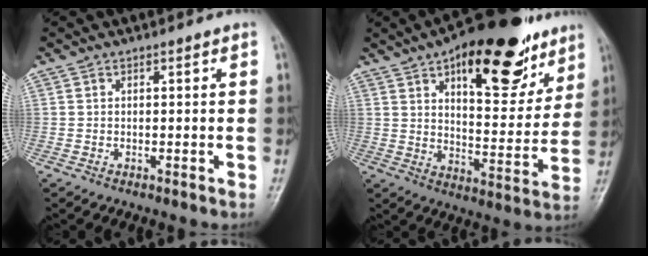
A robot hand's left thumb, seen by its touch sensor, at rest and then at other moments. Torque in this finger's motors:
{"motor_torque": [0.36, 0.22, 1.47, -1.29, 0.20]}